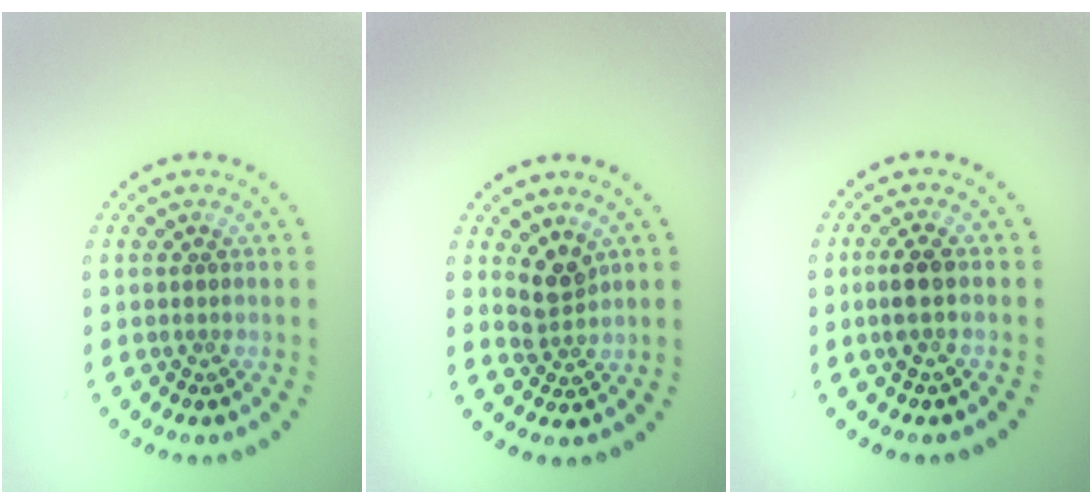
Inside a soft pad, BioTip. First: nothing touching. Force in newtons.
{"total": 2.4, "press": 1.8, "slide": 1.5}
{"total": 1.9, "press": 1.7, "slide": 0.8}